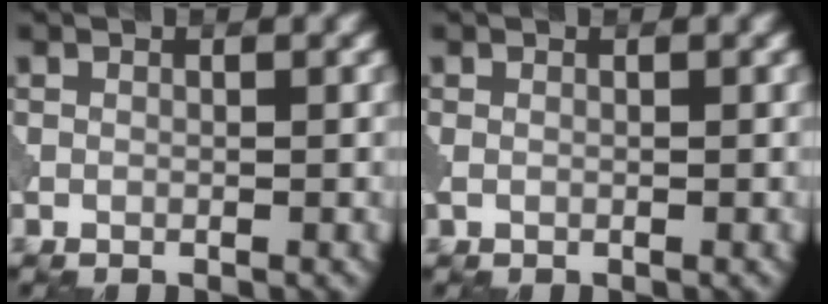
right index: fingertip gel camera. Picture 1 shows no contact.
{"total": 0.8, "force": [-0.2, 0.4, 0.6], "torque": [-0.020, -0.004, -0.005]}